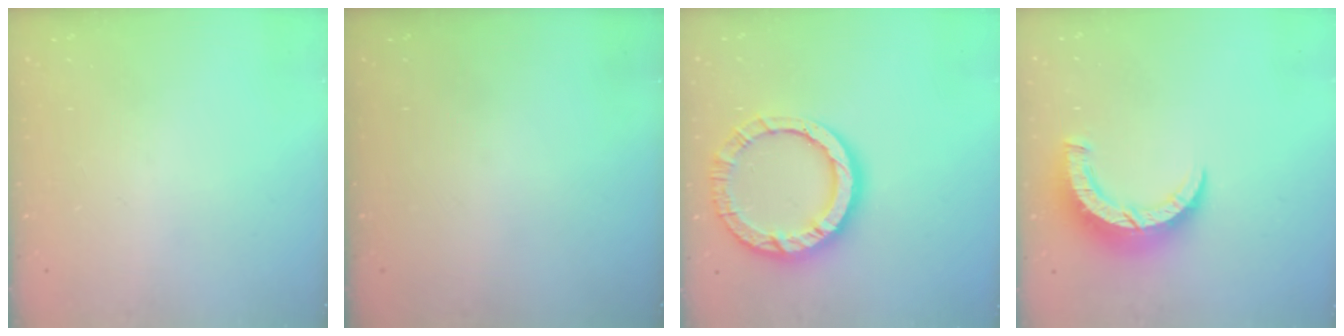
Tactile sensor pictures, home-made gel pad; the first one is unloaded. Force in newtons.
{"total": 0.0}
{"total": 14.0, "press": 13.9, "slide": 1.4}
{"total": 8.0, "press": 7.9, "slide": 0.9}